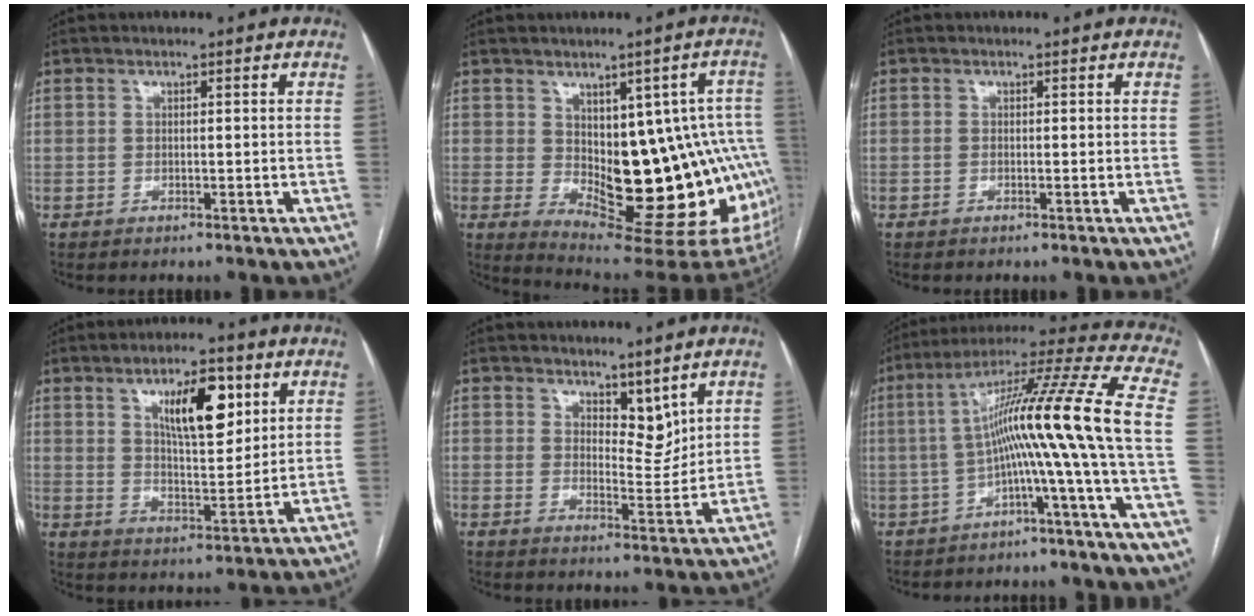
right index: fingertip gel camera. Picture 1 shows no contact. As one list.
[{"total": 21.5, "force": [-1.4, 8.2, 19.8], "torque": [-0.179, 0.014, 0.008]}, {"total": 0.0}, {"total": 10.6, "force": [4.8, 3.4, 8.9], "torque": [-0.147, 0.004, 0.083]}, {"total": 4.9, "force": [3.6, 2.3, 2.3], "torque": [-0.030, -0.010, 0.065]}, {"total": 14.7, "force": [-2.4, -2.5, 14.3], "torque": [-0.220, 0.035, -0.048]}]